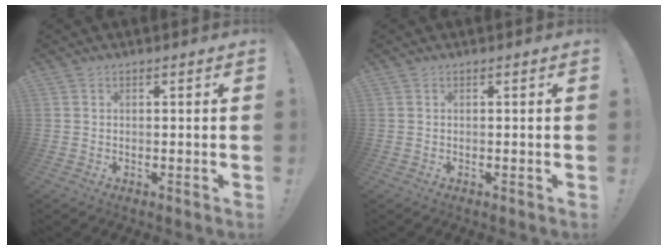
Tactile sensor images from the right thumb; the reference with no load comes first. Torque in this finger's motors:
{"motor_torque": [-0.10, 0.04, -0.12, 0.14, 0.00]}